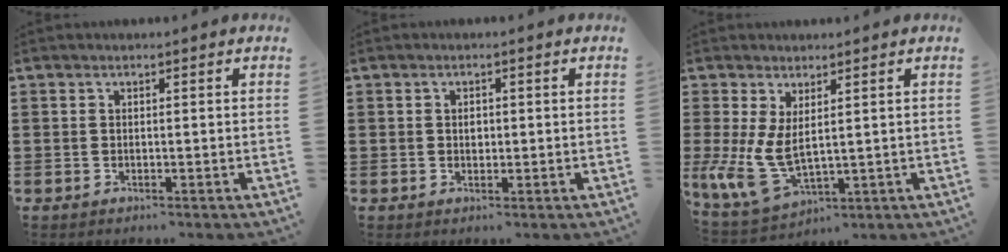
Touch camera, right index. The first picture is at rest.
{"total": 1.3, "force": [0.2, 0.9, 1.0], "torque": [-0.021, 0.006, 0.002]}
{"total": 7.7, "force": [0.8, 4.1, 6.4], "torque": [-0.171, -0.024, 0.017]}